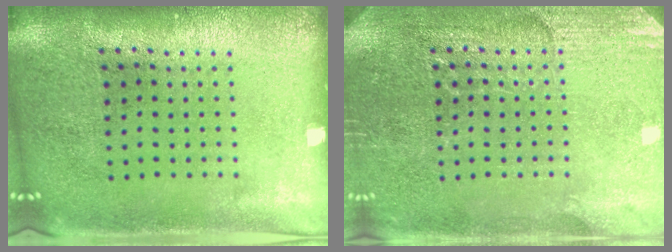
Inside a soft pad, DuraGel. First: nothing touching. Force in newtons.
{"total": 2.9, "press": 2.8, "slide": 0.3}